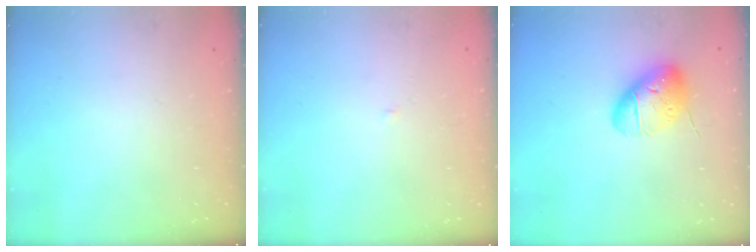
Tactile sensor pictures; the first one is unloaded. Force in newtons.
{"total": 1.9, "press": 1.9, "slide": 0.3}
{"total": 12.4, "press": 12.3, "slide": 2.1}